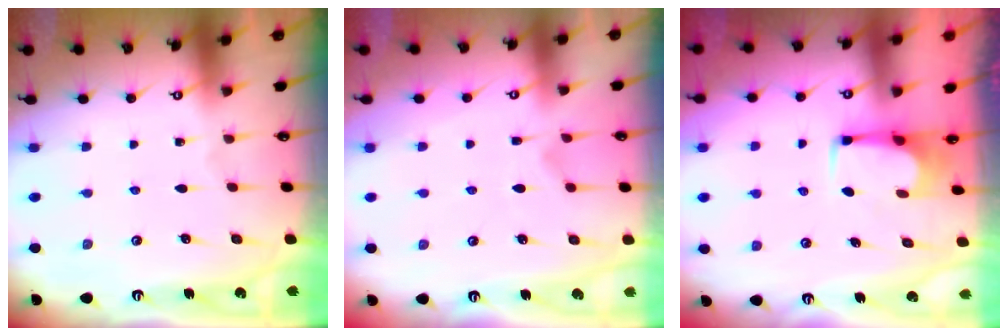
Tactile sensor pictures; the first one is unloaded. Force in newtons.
{"total": 1.1, "press": 0.3, "slide": 1.0}
{"total": 2.5, "press": 2.4, "slide": 0.4}